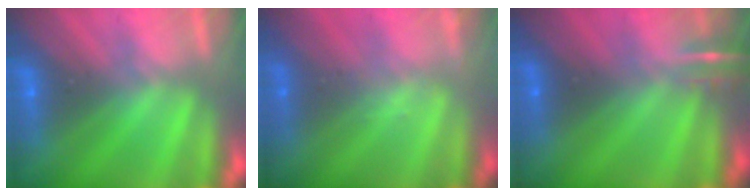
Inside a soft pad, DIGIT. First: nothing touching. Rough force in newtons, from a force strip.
{"total": 1.9}
{"total": 4.9}